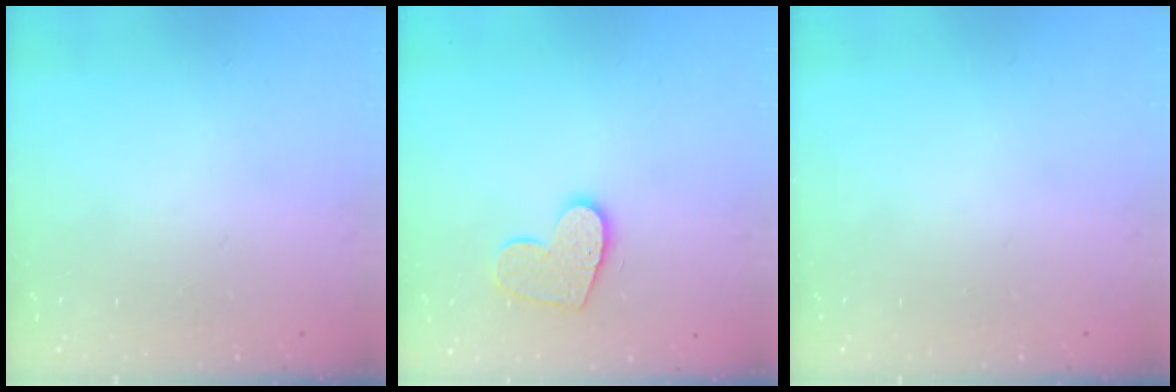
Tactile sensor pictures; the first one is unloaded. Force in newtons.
{"total": 10.6, "press": 10.5, "slide": 0.8}
{"total": 0.0}